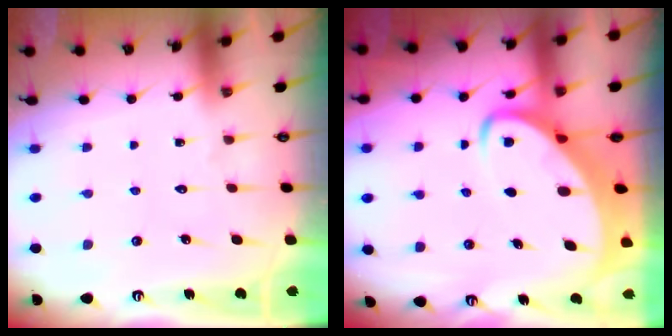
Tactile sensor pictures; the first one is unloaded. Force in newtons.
{"total": 4.5, "press": 4.4, "slide": 0.6}